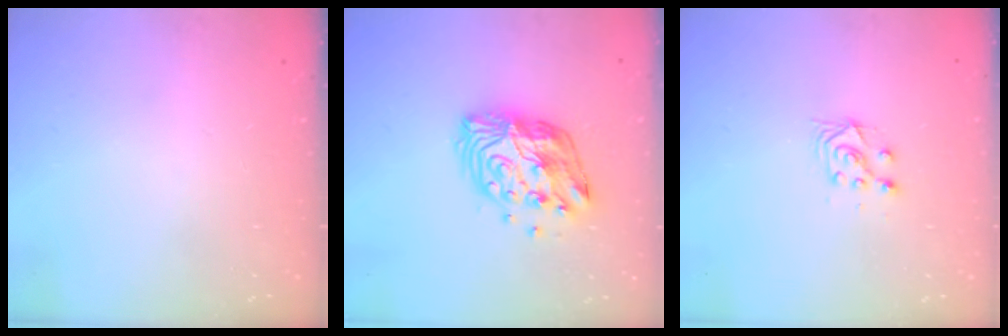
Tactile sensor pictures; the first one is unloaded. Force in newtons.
{"total": 12.9, "press": 12.9, "slide": 0.9}
{"total": 4.9, "press": 4.8, "slide": 1.0}